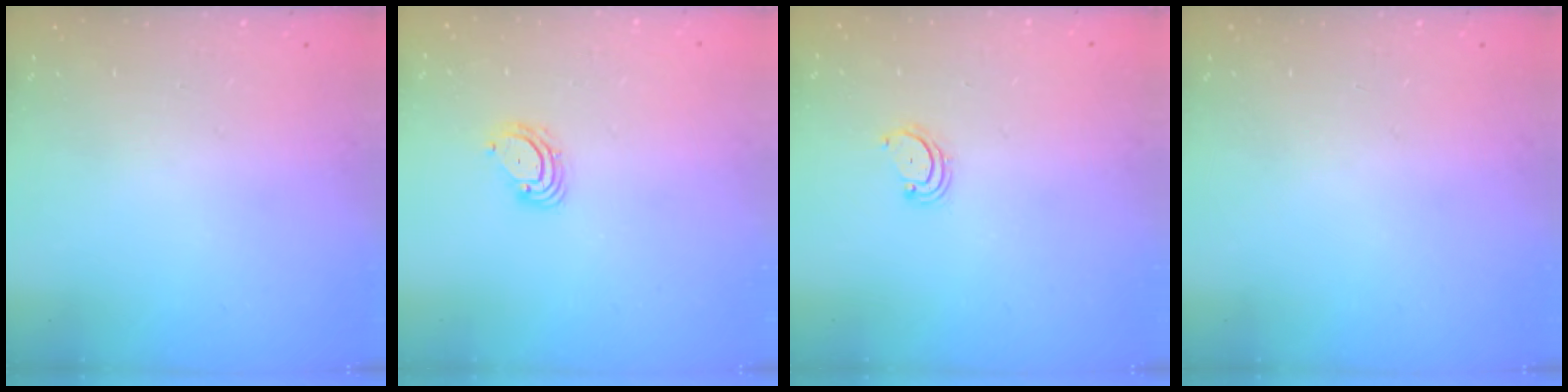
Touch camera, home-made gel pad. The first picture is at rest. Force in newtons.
{"total": 5.0, "press": 4.9, "slide": 0.4}
{"total": 2.9, "press": 2.9, "slide": 0.3}
{"total": 0.0}